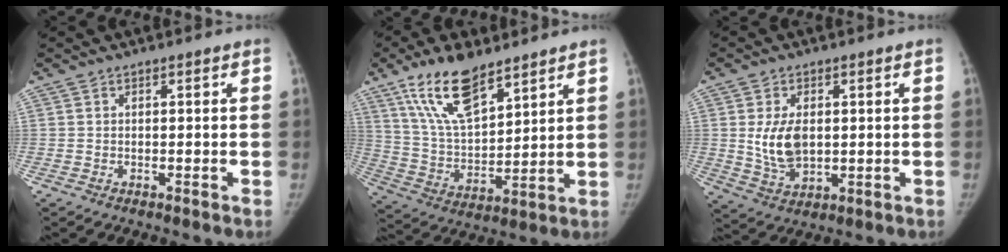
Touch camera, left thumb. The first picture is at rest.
{"total": 15.4, "force": [10.2, 6.1, 9.8], "torque": [-0.152, -0.046, 0.201]}
{"total": 8.1, "force": [0.8, 5.0, 6.3], "torque": [-0.107, -0.011, 0.027]}